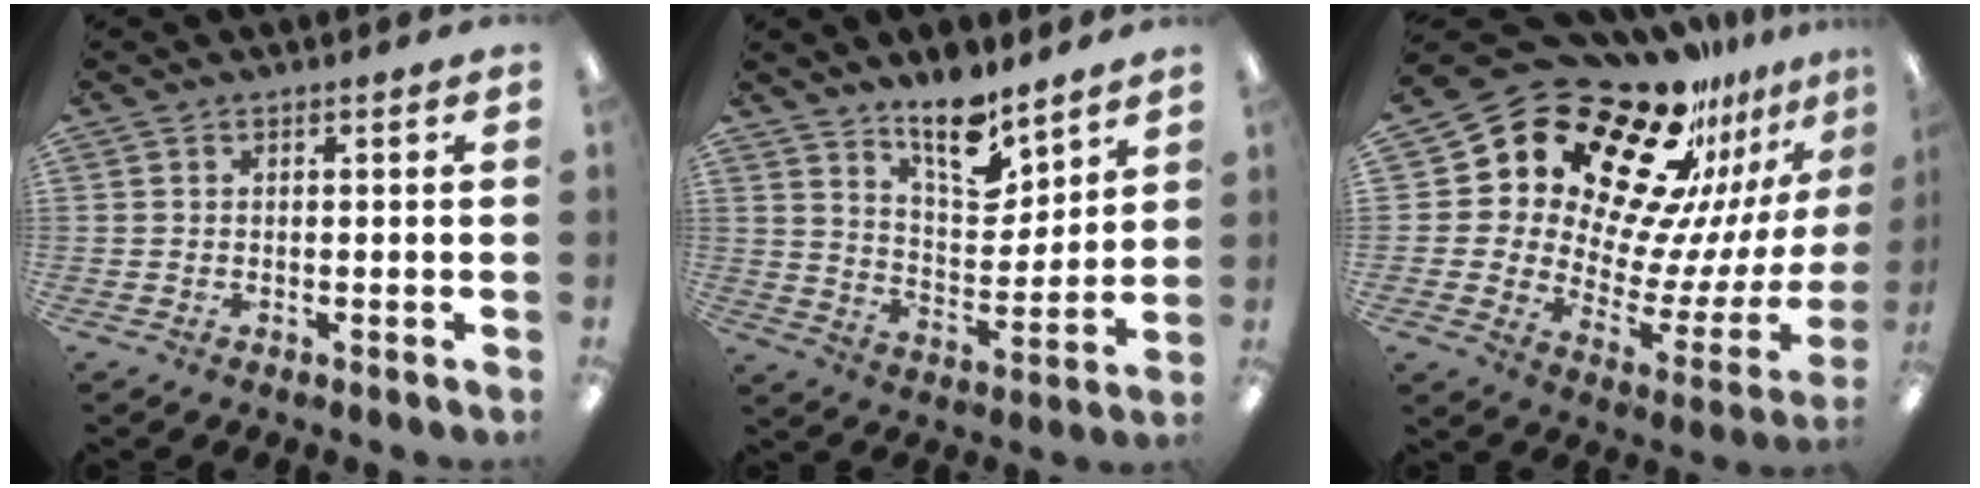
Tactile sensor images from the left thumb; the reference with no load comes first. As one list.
[{"total": 12.5, "force": [10.0, 4.5, 6.0], "torque": [-0.090, -0.068, 0.177]}, {"total": 25.0, "force": [19.0, 11.3, 11.8], "torque": [-0.205, -0.169, 0.339]}]